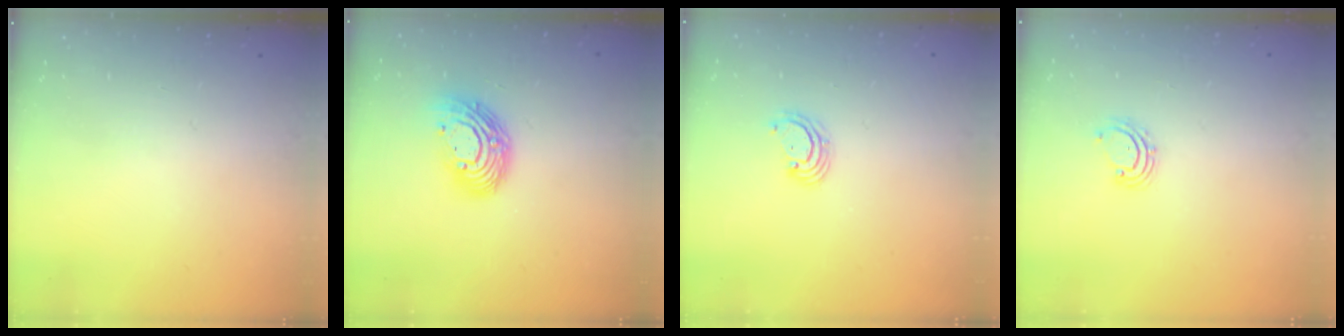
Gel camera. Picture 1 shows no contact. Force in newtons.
{"total": 12.6, "press": 12.6, "slide": 1.2}
{"total": 2.6, "press": 2.6, "slide": 0.2}
{"total": 3.3, "press": 3.3, "slide": 0.3}